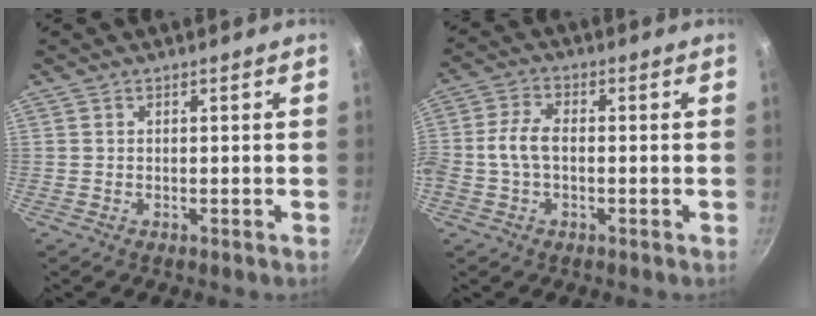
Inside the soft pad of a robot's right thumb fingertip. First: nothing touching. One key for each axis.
{"total": 5.9, "fx": -0.7, "fy": 3.5, "fz": 4.7, "tx": -0.096, "ty": 0.020, "tz": -0.023}